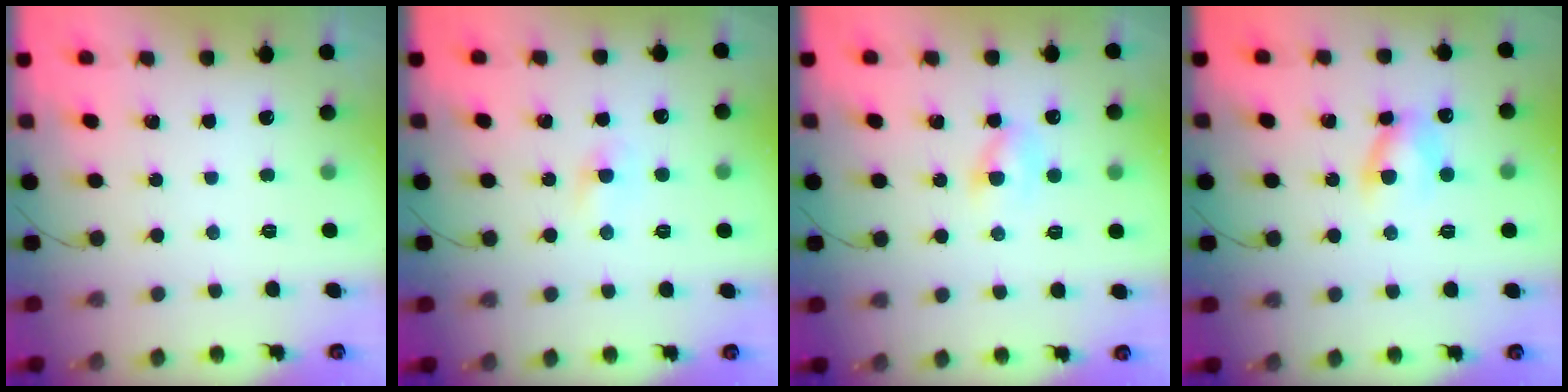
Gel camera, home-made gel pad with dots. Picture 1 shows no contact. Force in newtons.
{"total": 1.4, "press": 1.1, "slide": 0.8}
{"total": 3.3, "press": 3.0, "slide": 1.3}
{"total": 6.8, "press": 6.8, "slide": 0.4}